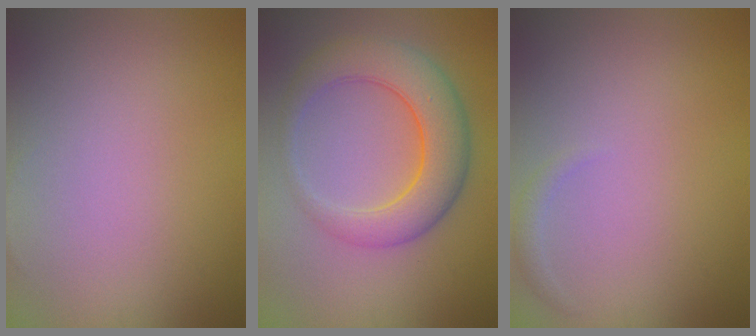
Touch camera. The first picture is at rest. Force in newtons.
{"total": 6.3, "press": 6.3, "slide": 0.1}
{"total": 0.8, "press": 0.8, "slide": 0.0}